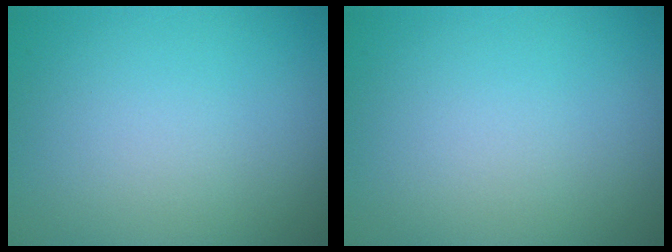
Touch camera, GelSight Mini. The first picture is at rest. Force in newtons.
{"total": 0.0}